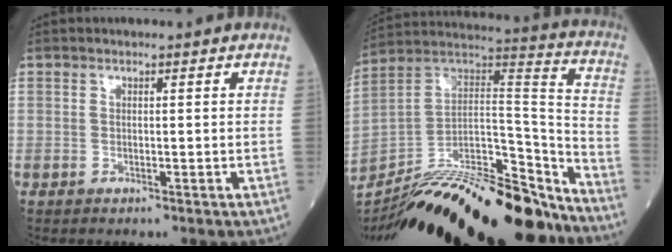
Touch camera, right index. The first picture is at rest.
{"total": 30.0, "force": [-25.1, 4.5, 15.7], "torque": [-0.247, -0.006, -0.401]}